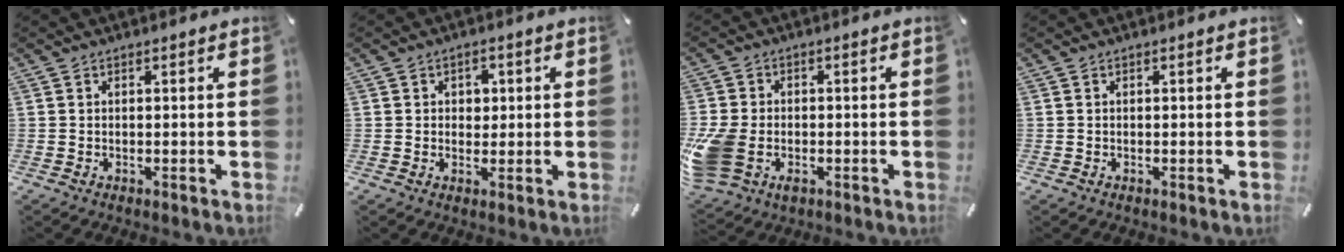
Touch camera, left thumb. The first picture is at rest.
{"total": 2.5, "force": [0.3, 2.3, 1.1], "torque": [-0.002, -0.005, -0.004]}
{"total": 9.3, "force": [-2.5, 6.9, 5.7], "torque": [-0.129, 0.011, -0.040]}
{"total": 0.0}